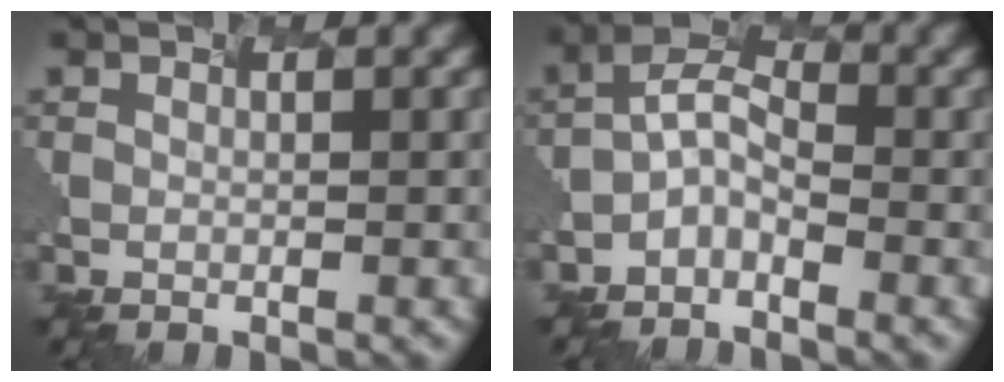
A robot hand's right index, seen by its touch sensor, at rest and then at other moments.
{"total": 2.8, "force": [-2.6, 0.7, 0.9], "torque": [-0.025, 0.012, -0.050]}